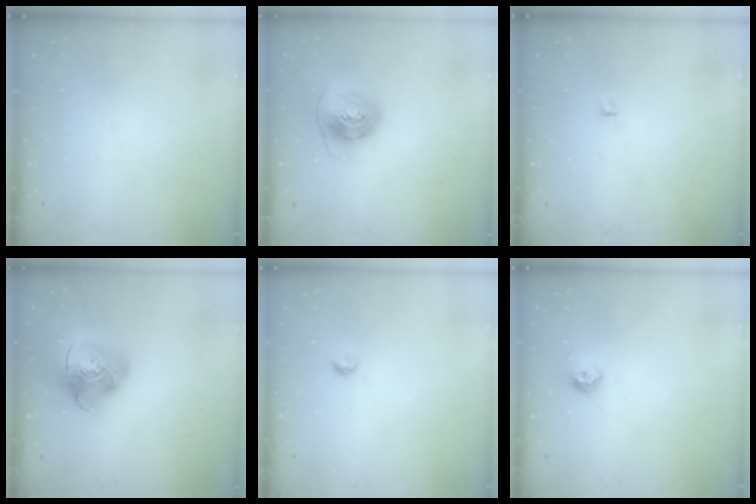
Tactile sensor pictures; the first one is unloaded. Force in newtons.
{"total": 8.1, "press": 8.0, "slide": 1.2}
{"total": 3.8, "press": 3.8, "slide": 0.5}
{"total": 15.7, "press": 15.5, "slide": 2.0}
{"total": 3.6, "press": 3.5, "slide": 0.3}
{"total": 7.9, "press": 7.8, "slide": 0.9}